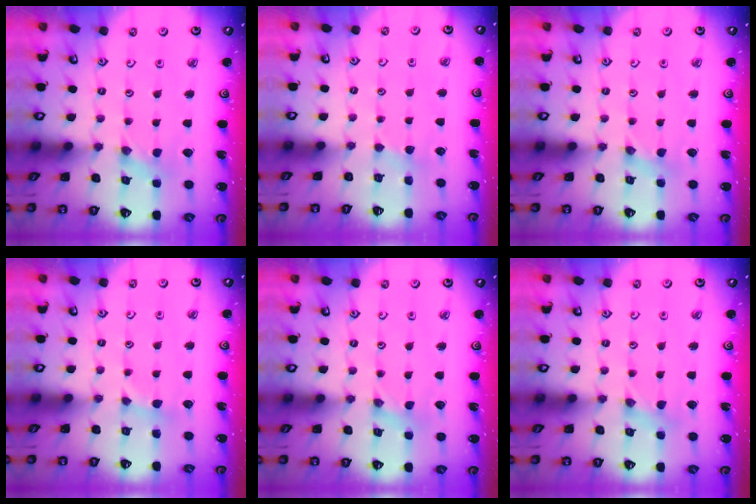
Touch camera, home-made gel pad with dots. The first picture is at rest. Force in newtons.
{"total": 2.3, "press": 2.2, "slide": 0.3}
{"total": 2.8, "press": 2.8, "slide": 0.3}
{"total": 2.1, "press": 2.0, "slide": 0.4}
{"total": 0.0}
{"total": 2.9, "press": 2.9, "slide": 0.6}